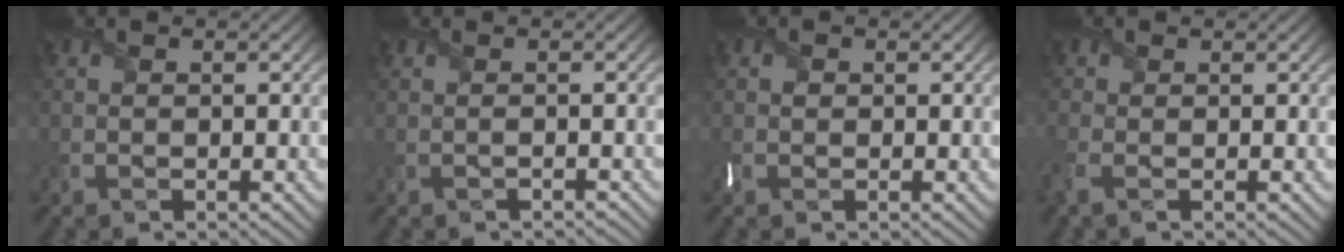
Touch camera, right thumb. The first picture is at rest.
{"total": 0.9, "force": [-0.3, 0.0, 0.8], "torque": [-0.018, -0.002, -0.009]}
{"total": 0.7, "force": [0.1, 0.7, 0.2], "torque": [-0.001, -0.002, -0.001]}
{"total": 2.6, "force": [-1.0, 1.5, 1.9], "torque": [-0.061, -0.009, -0.029]}